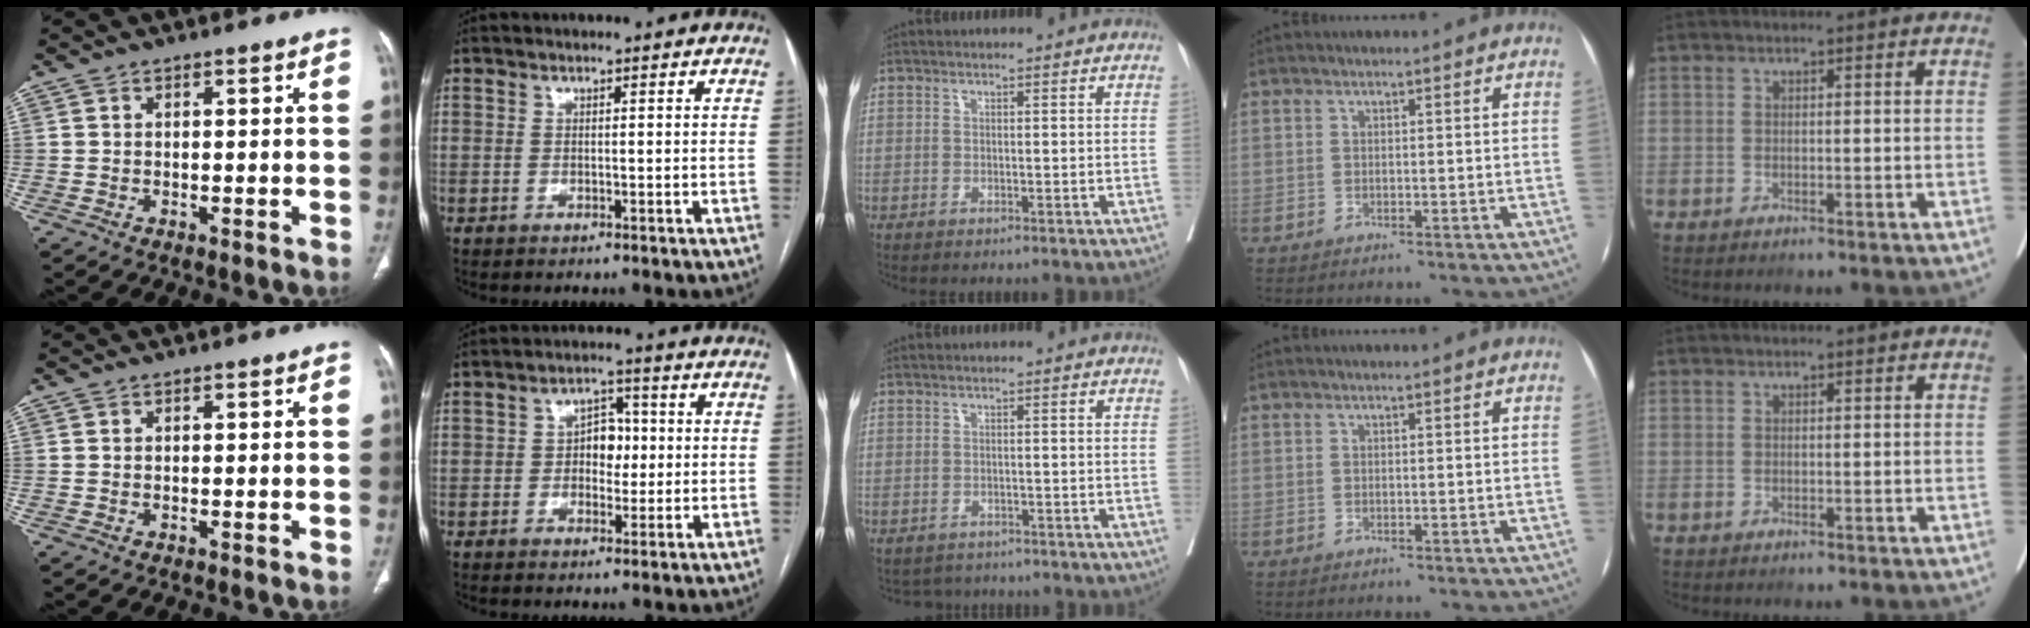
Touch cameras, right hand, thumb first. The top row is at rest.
{"index": {"total": 4.6, "force": [0.0, 3.0, 3.5], "torque": [-0.051, 0.015, 0.000]}, "middle": {"total": 3.1, "force": [-2.7, 1.5, -0.3], "torque": [0.004, 0.004, -0.040]}}